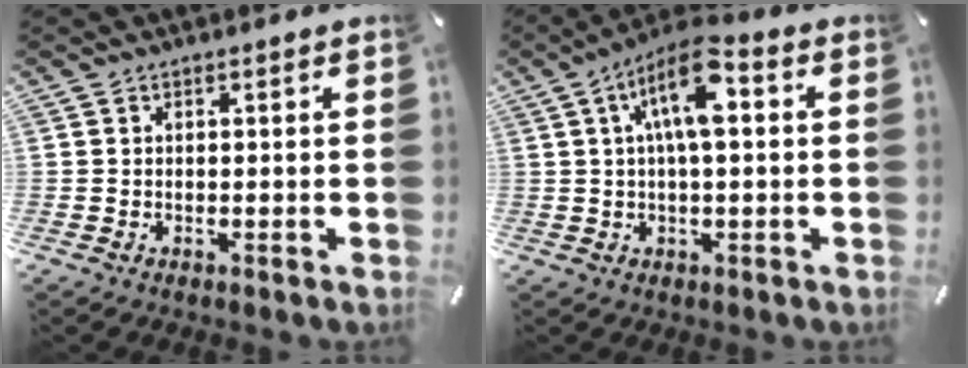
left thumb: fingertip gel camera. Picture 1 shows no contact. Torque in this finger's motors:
{"motor_torque": [1.38, 1.37, 0.43, -0.23, 0.24]}